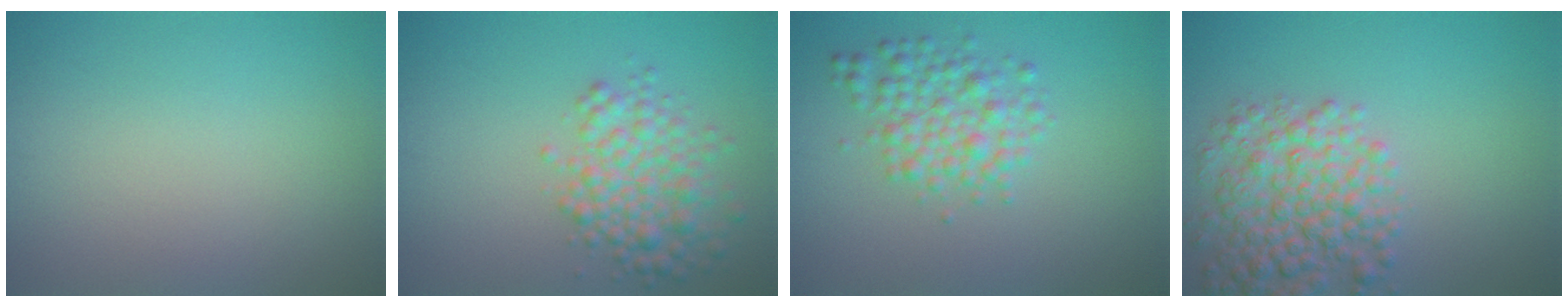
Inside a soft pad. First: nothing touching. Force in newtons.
{"total": 4.5, "press": 4.5, "slide": 0.2}
{"total": 3.6, "press": 3.6, "slide": 0.1}
{"total": 6.0, "press": 6.0, "slide": 0.2}